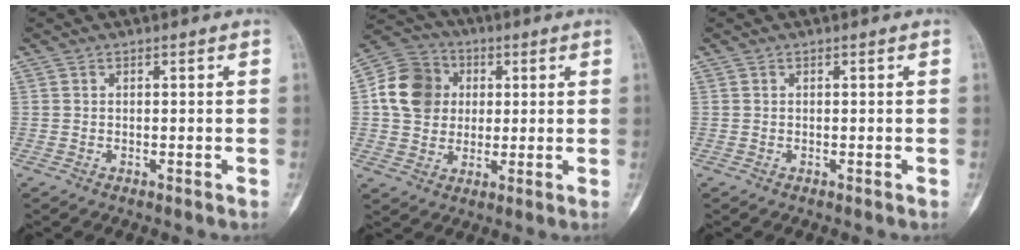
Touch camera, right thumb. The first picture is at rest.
{"total": 11.9, "force": [1.7, 10.3, 5.7], "torque": [-0.083, 0.008, 0.022]}
{"total": 0.0}